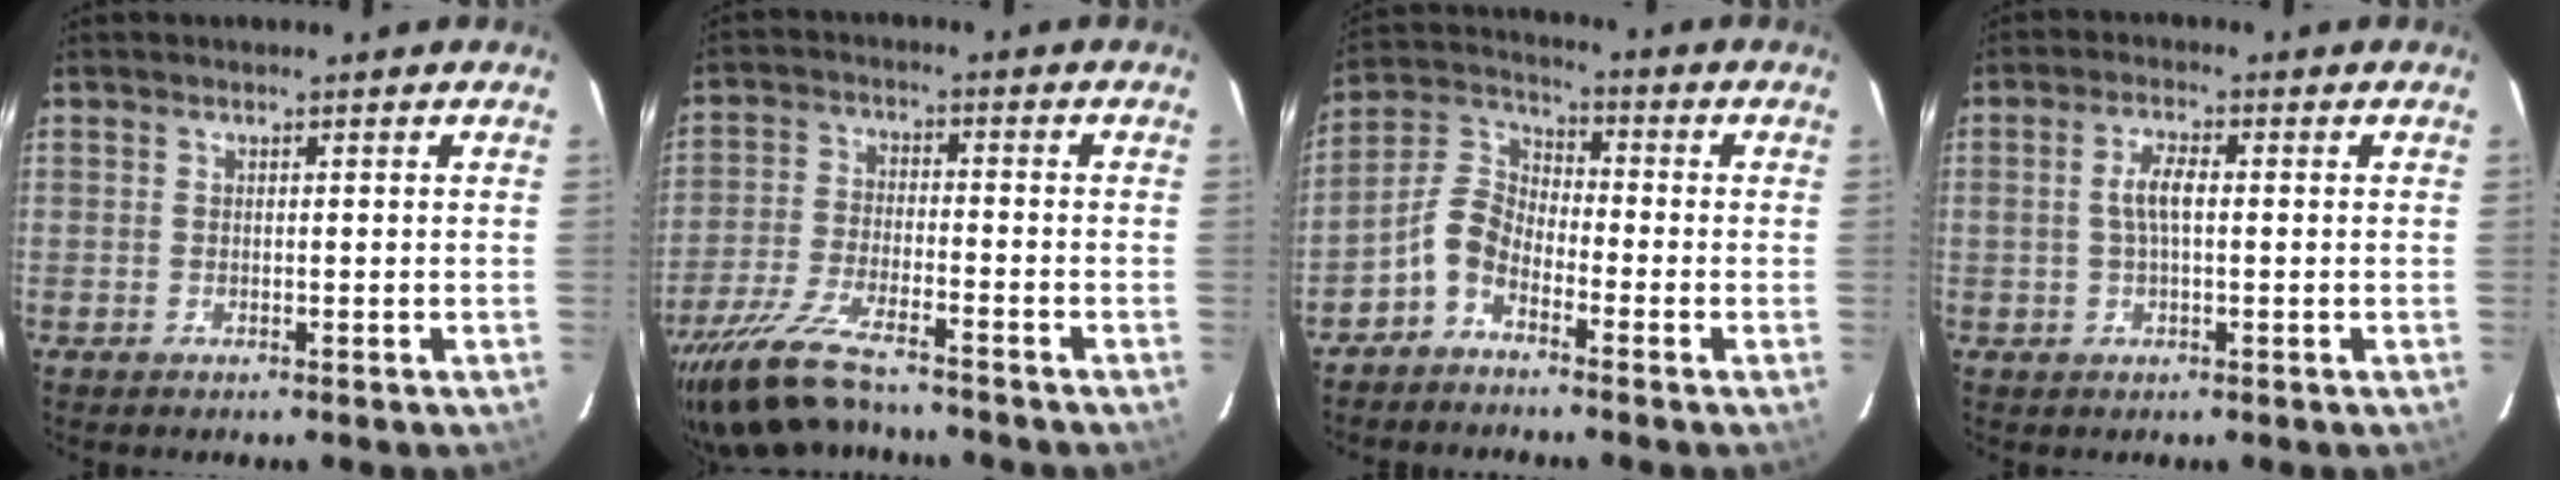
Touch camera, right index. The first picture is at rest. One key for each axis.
{"total": 15.3, "fx": -13.0, "fy": 3.4, "fz": 7.2, "tx": -0.167, "ty": -0.029, "tz": -0.234}
{"total": 6.4, "fx": -4.1, "fy": 3.5, "fz": 3.5, "tx": -0.081, "ty": 0.021, "tz": -0.092}
{"total": 3.8, "fx": 0.1, "fy": 1.3, "fz": 3.6, "tx": -0.071, "ty": 0.009, "tz": 0.005}